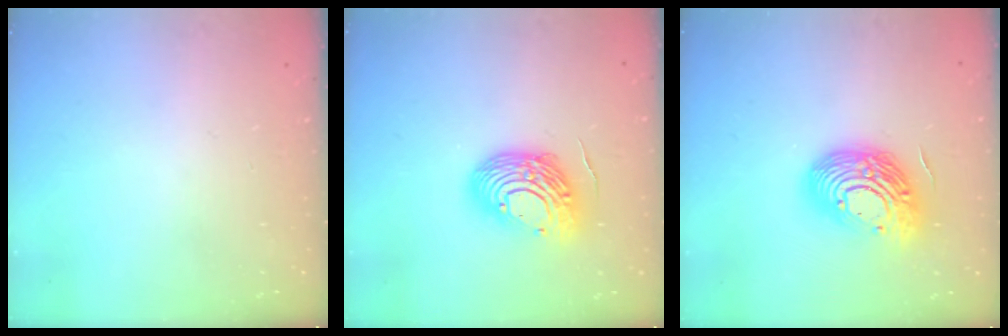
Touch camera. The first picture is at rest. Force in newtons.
{"total": 13.1, "press": 12.9, "slide": 2.2}
{"total": 17.5, "press": 17.5, "slide": 1.3}